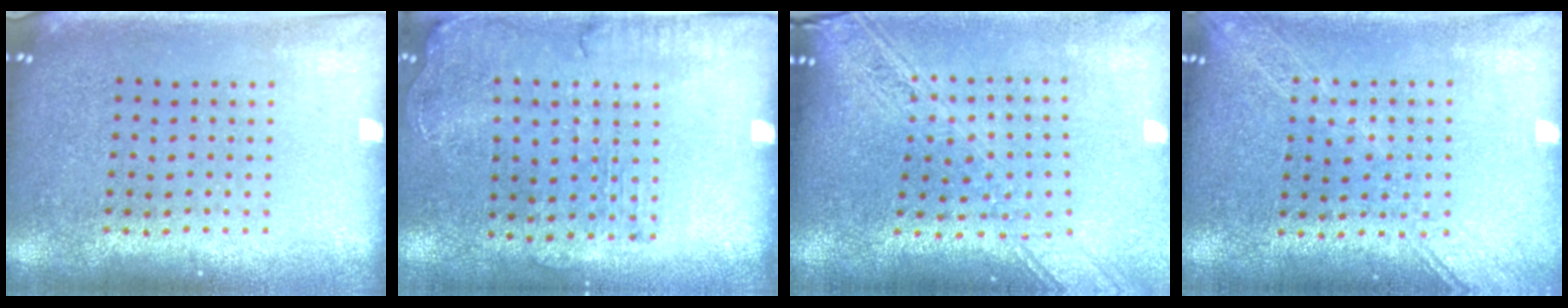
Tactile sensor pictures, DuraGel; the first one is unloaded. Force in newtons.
{"total": 1.6, "press": 1.4, "slide": 0.8}
{"total": 2.3, "press": 1.9, "slide": 1.3}
{"total": 1.6, "press": 1.6, "slide": 0.4}